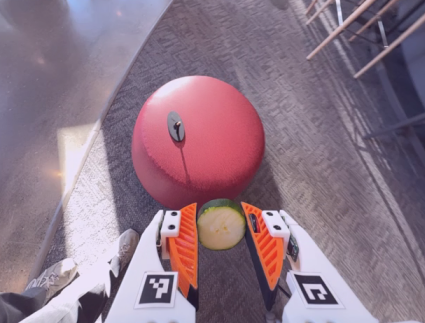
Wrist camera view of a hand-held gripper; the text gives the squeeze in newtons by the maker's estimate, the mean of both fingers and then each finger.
{"total": 9.9, "left": 10.0, "right": 9.7}